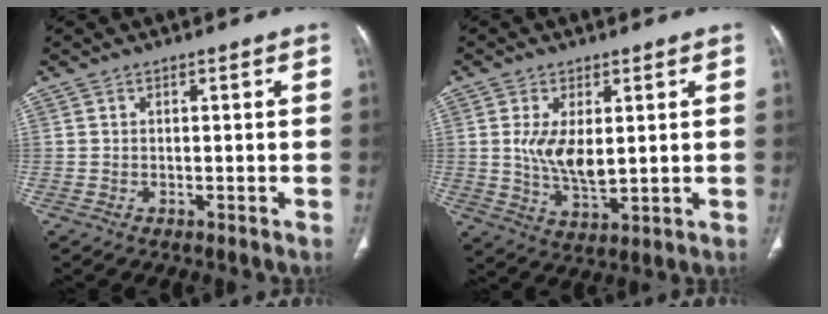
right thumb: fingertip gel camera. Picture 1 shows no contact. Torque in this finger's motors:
{"motor_torque": [2.66, 2.35, 1.00, -0.11, 0.10]}